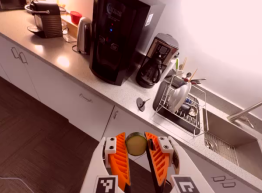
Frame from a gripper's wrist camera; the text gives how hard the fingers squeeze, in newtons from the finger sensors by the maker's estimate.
{"total": 11.2, "left": 11.2, "right": 11.3}